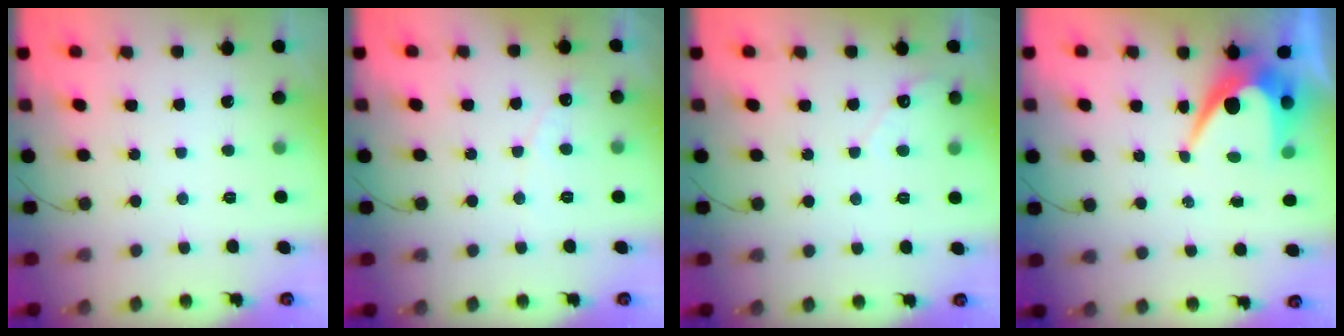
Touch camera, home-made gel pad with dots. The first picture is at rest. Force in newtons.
{"total": 2.9, "press": 2.9, "slide": 0.2}
{"total": 2.7, "press": 2.7, "slide": 0.2}
{"total": 7.4, "press": 7.4, "slide": 0.5}